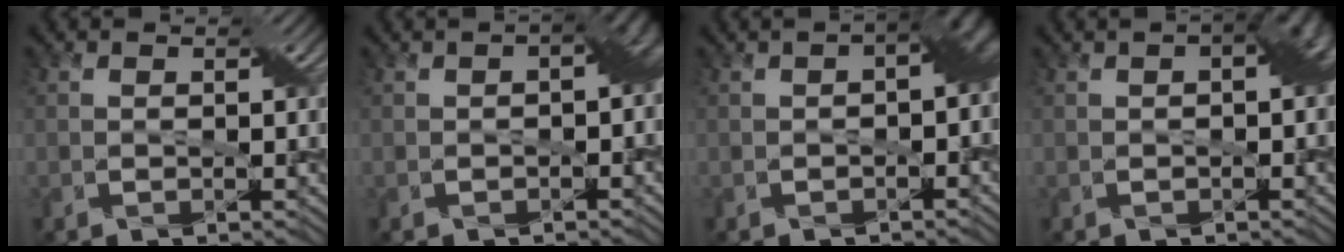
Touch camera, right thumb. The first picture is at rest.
{"total": 4.6, "force": [-0.4, 2.6, 3.8], "torque": [-0.043, 0.002, -0.004]}
{"total": 5.8, "force": [-0.5, 3.0, 4.9], "torque": [-0.061, 0.003, -0.007]}
{"total": 4.0, "force": [0.3, 1.8, 3.5], "torque": [-0.039, 0.011, 0.004]}